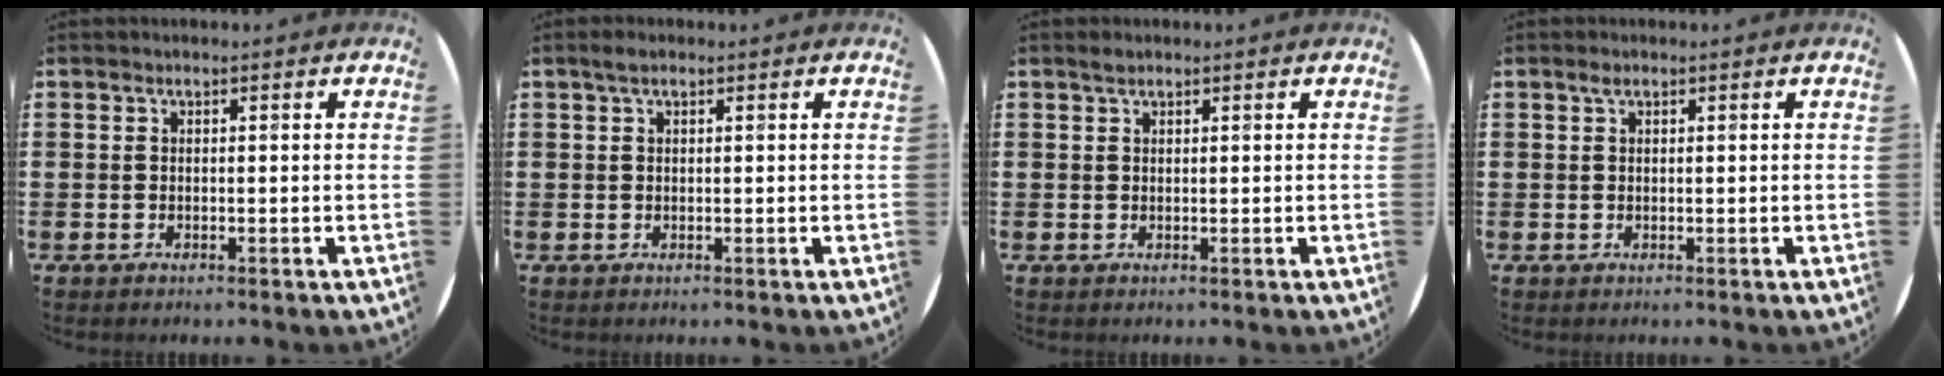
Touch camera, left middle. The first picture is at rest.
{"total": 1.3, "force": [0.9, 0.8, 0.7], "torque": [-0.009, 0.003, 0.014]}
{"total": 0.9, "force": [0.8, 0.4, 0.3], "torque": [-0.007, 0.004, 0.015]}
{"total": 0.7, "force": [0.4, 0.4, 0.4], "torque": [-0.001, 0.000, 0.006]}